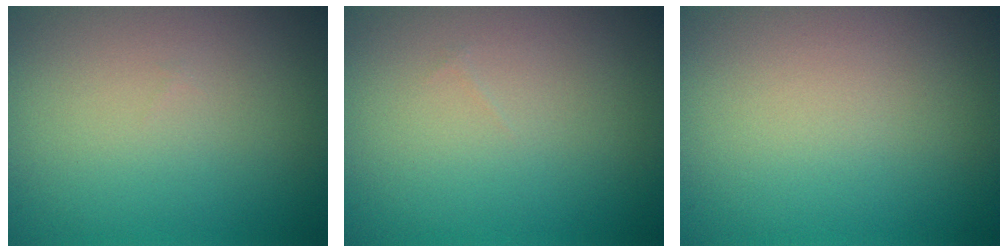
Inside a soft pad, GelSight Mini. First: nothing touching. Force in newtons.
{"total": 0.0}
{"total": 0.0}